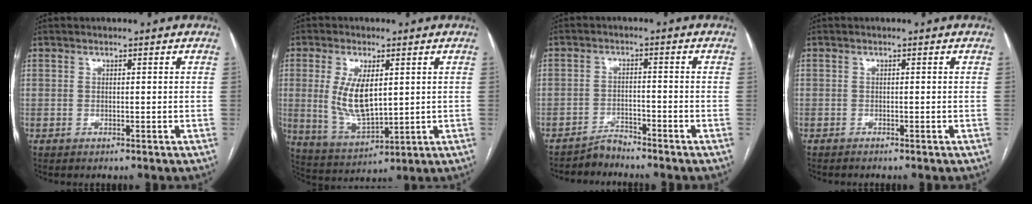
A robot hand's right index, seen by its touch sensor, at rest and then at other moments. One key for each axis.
{"total": 9.6, "fx": 1.6, "fy": 3.9, "fz": 8.6, "tx": -0.181, "ty": -0.006, "tz": 0.040}
{"total": 2.9, "fx": -2.9, "fy": 0.0, "fz": -0.2, "tx": 0.003, "ty": -0.017, "tz": -0.051}
{"total": 0.7, "fx": -0.7, "fy": 0.1, "fz": 0.1, "tx": -0.008, "ty": -0.002, "tz": -0.012}